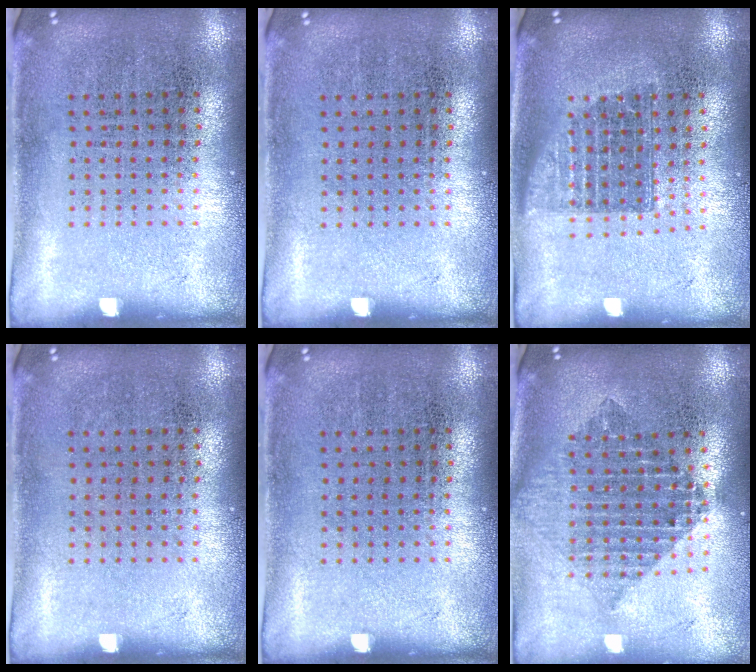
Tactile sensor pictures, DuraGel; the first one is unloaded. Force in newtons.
{"total": 0.0}
{"total": 1.3, "press": 1.1, "slide": 0.8}
{"total": 0.0}
{"total": 0.0}
{"total": 2.1, "press": 1.7, "slide": 1.2}